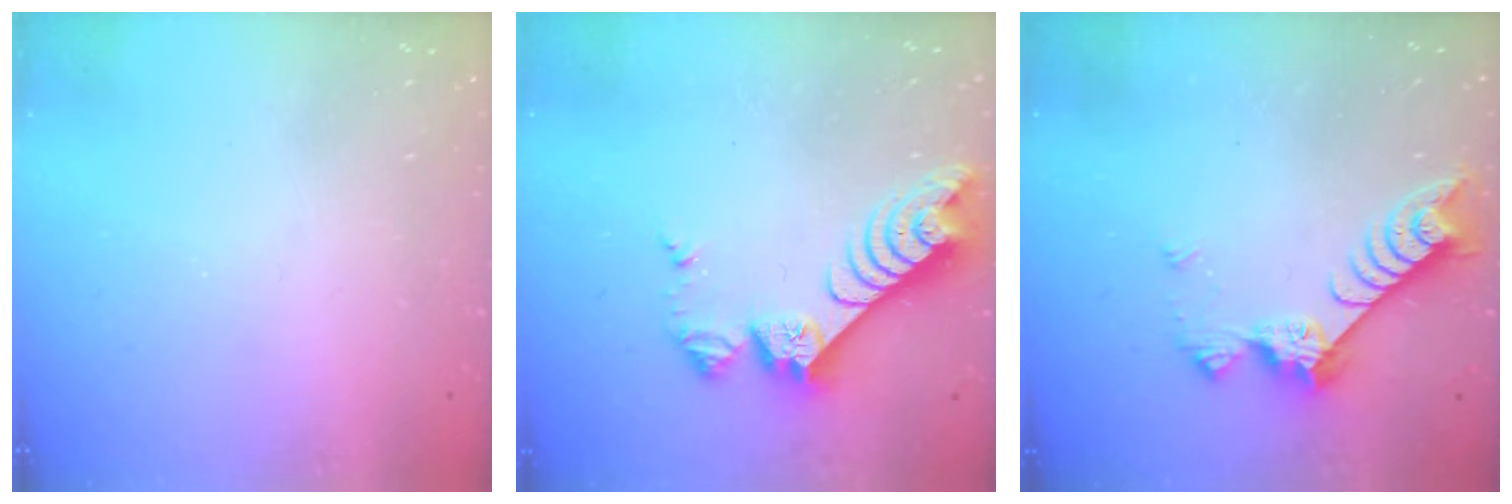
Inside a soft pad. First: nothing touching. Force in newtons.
{"total": 10.1, "press": 10.0, "slide": 1.0}
{"total": 9.0, "press": 9.0, "slide": 1.0}